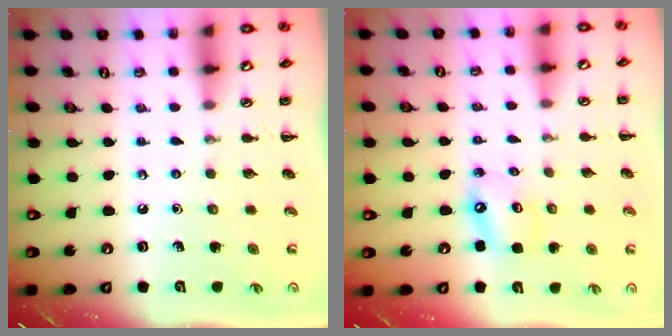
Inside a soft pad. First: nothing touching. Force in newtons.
{"total": 7.2, "press": 7.0, "slide": 1.6}